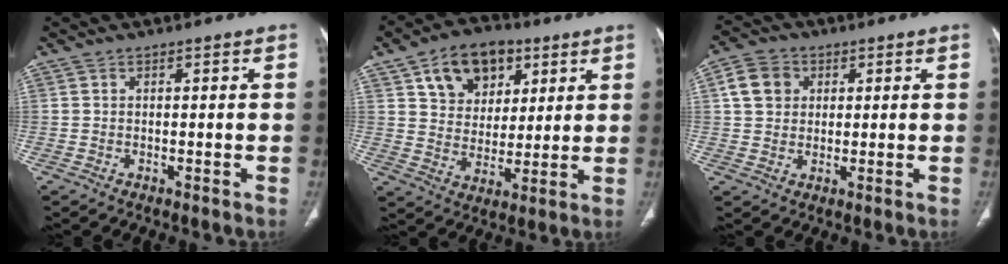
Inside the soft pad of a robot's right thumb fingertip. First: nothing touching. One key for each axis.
{"total": 13.5, "fx": 6.3, "fy": 9.5, "fz": 7.2, "tx": -0.077, "ty": -0.016, "tz": 0.108}
{"total": 6.7, "fx": 1.9, "fy": 5.6, "fz": 3.1, "tx": -0.038, "ty": 0.003, "tz": 0.032}